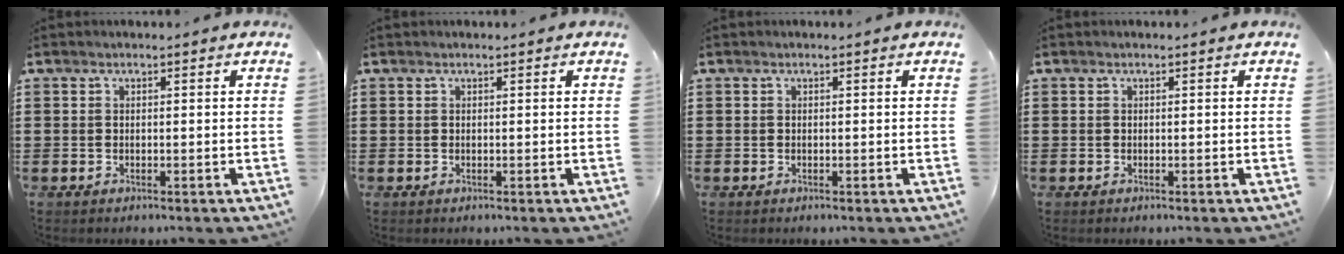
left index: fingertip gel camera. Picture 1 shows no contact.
{"total": 0.0}
{"total": 0.0}
{"total": 0.0}